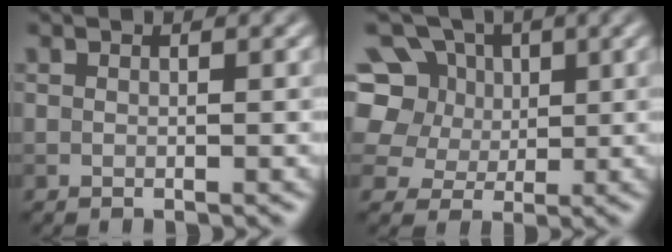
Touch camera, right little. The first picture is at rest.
{"total": 10.5, "force": [4.0, 8.3, 5.0], "torque": [-0.099, 0.027, 0.055]}